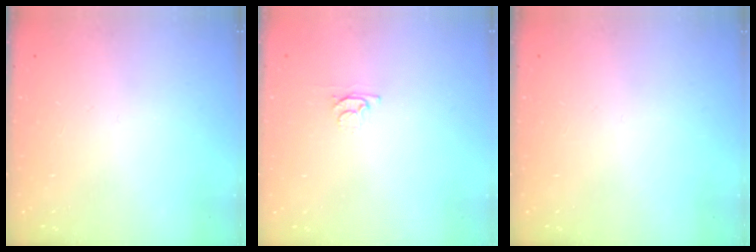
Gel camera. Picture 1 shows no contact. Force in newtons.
{"total": 3.3, "press": 3.3, "slide": 0.5}
{"total": 0.0}